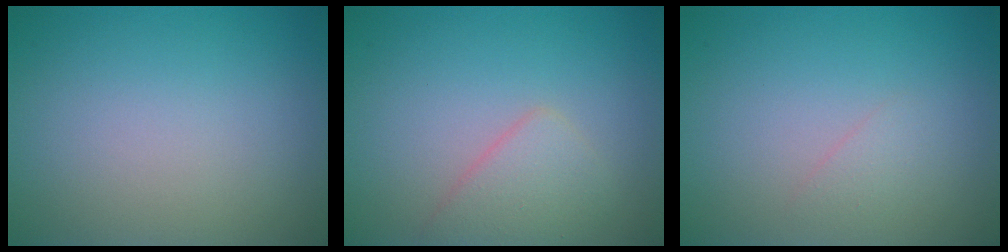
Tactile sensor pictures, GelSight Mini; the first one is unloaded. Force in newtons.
{"total": 2.5, "press": 2.5, "slide": 0.1}
{"total": 0.8, "press": 0.8, "slide": 0.0}